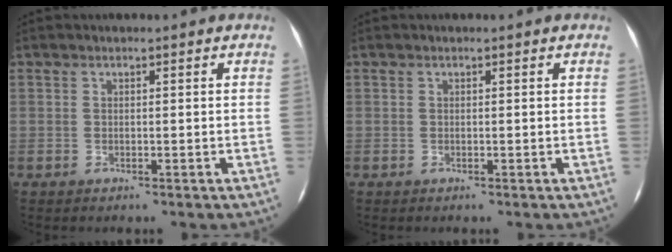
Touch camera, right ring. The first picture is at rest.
{"total": 0.0}